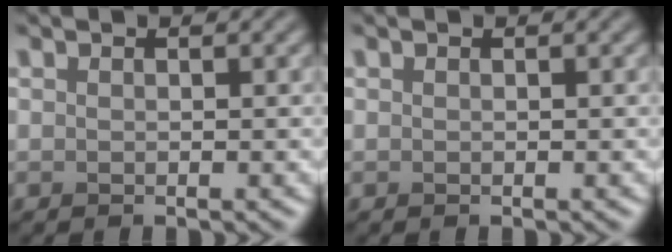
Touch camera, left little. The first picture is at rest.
{"total": 0.0}